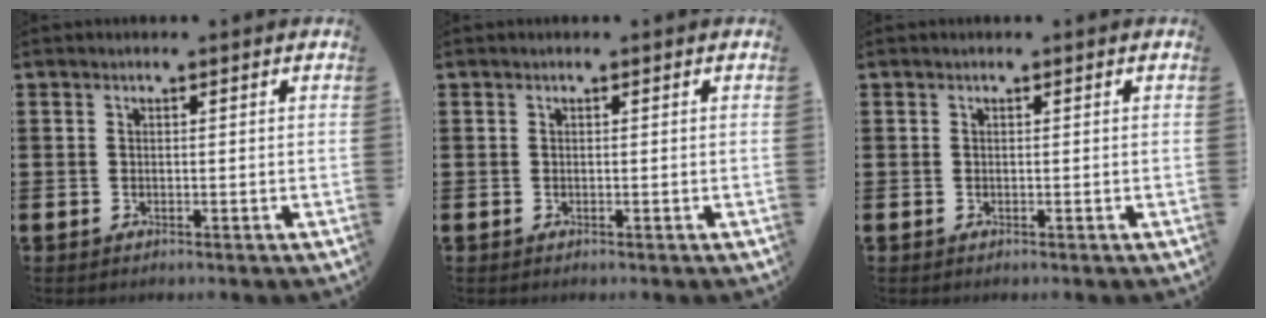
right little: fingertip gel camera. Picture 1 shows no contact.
{"total": 0.0}
{"total": 0.0}